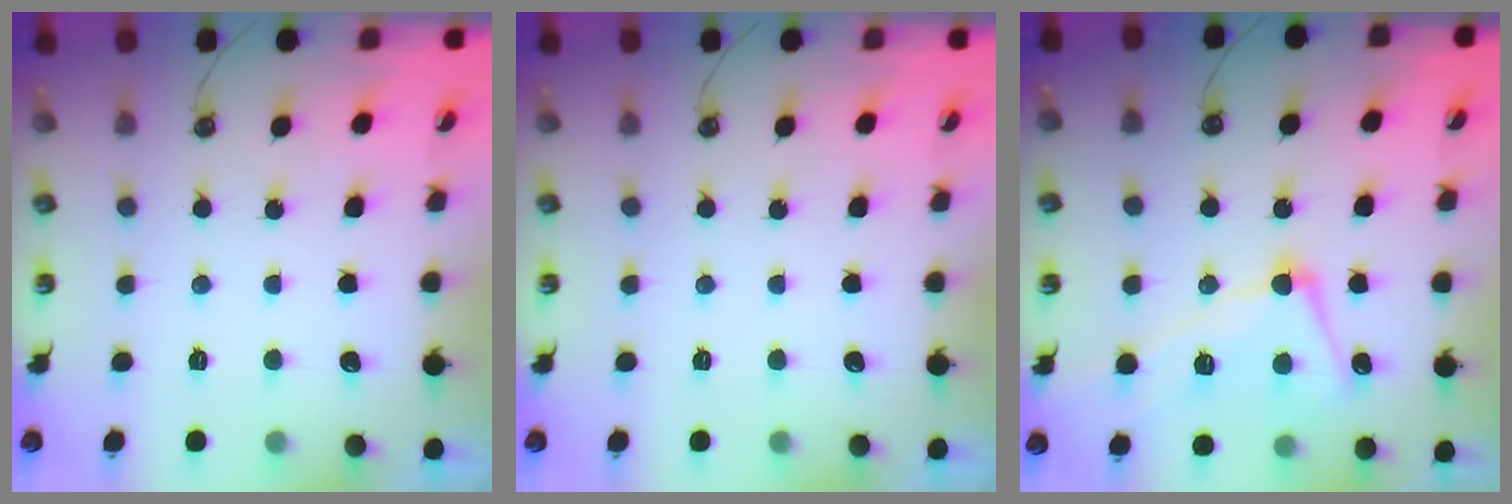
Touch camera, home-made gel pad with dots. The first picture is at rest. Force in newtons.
{"total": 0.0}
{"total": 5.7, "press": 5.6, "slide": 1.4}